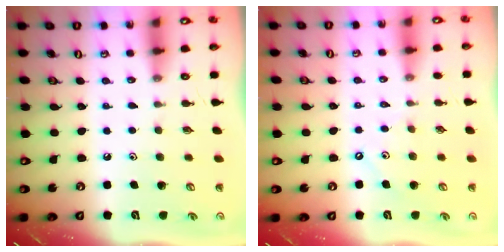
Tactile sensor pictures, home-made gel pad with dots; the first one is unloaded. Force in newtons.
{"total": 3.3, "press": 3.3, "slide": 0.4}